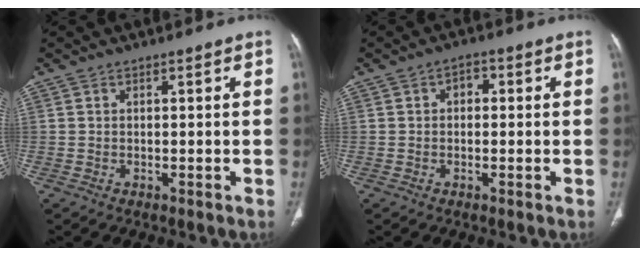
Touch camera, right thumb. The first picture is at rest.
{"total": 2.5, "force": [0.3, 1.7, 1.7], "torque": [-0.016, 0.011, 0.000]}